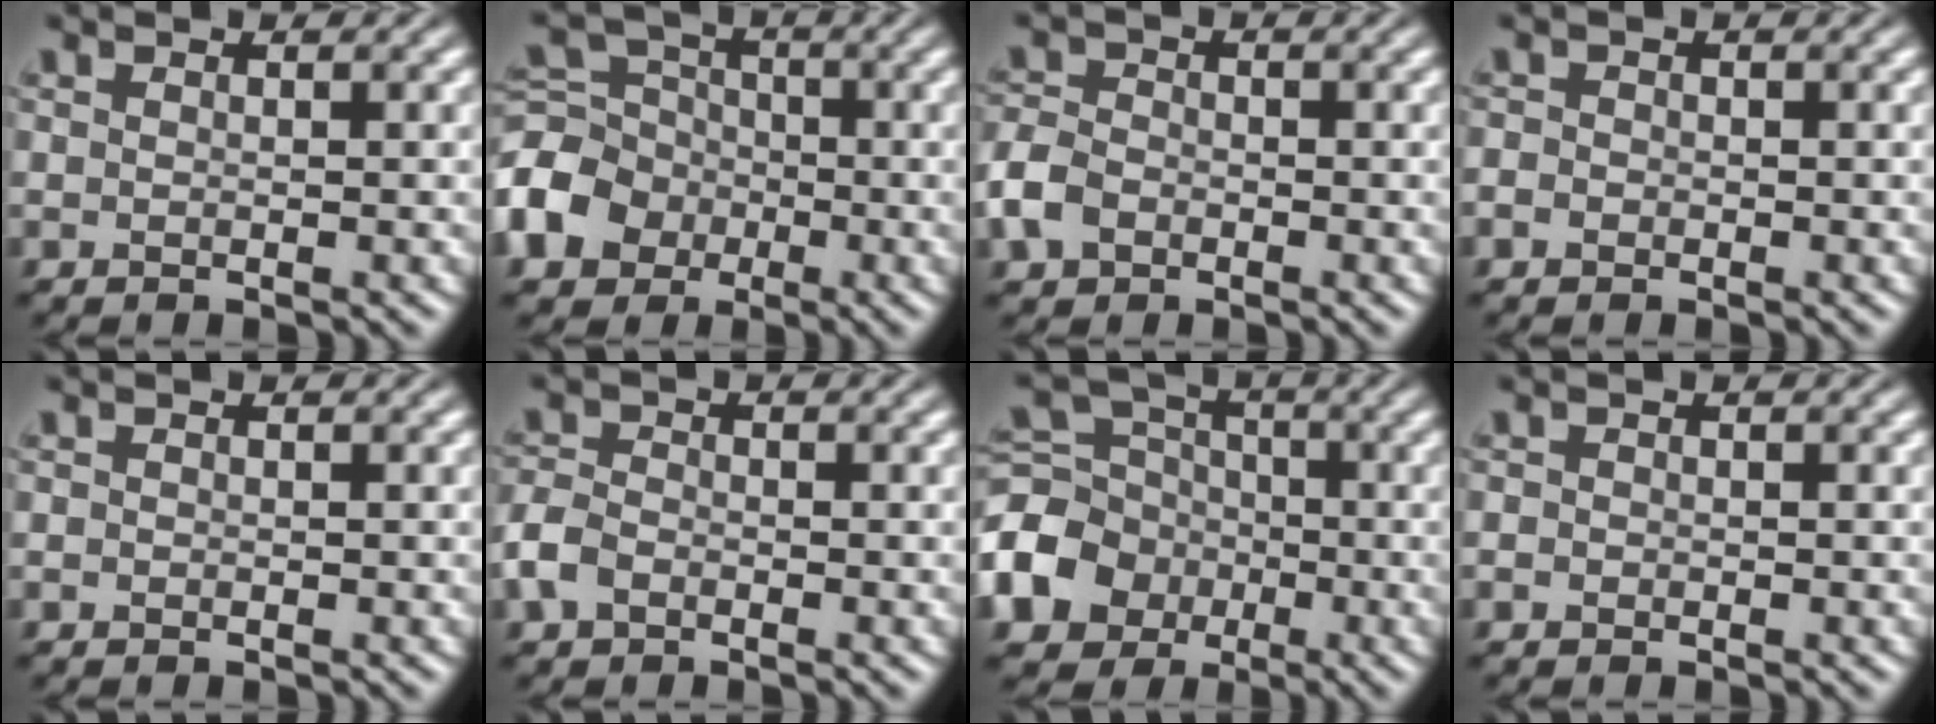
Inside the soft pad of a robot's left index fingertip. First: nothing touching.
{"total": 7.2, "force": [-2.5, 5.9, 3.2], "torque": [-0.081, 0.009, -0.073]}
{"total": 3.3, "force": [-1.5, 2.5, 1.6], "torque": [-0.042, 0.006, -0.041]}
{"total": 0.9, "force": [-0.5, 0.7, 0.1], "torque": [0.002, 0.004, -0.016]}
{"total": 0.0}
{"total": 2.5, "force": [-1.2, 1.7, 1.3], "torque": [-0.033, 0.006, -0.037]}
{"total": 8.1, "force": [-2.9, 6.6, 3.5], "torque": [-0.092, 0.001, -0.075]}
{"total": 0.6, "force": [-0.3, 0.5, 0.0], "torque": [0.004, 0.003, -0.009]}